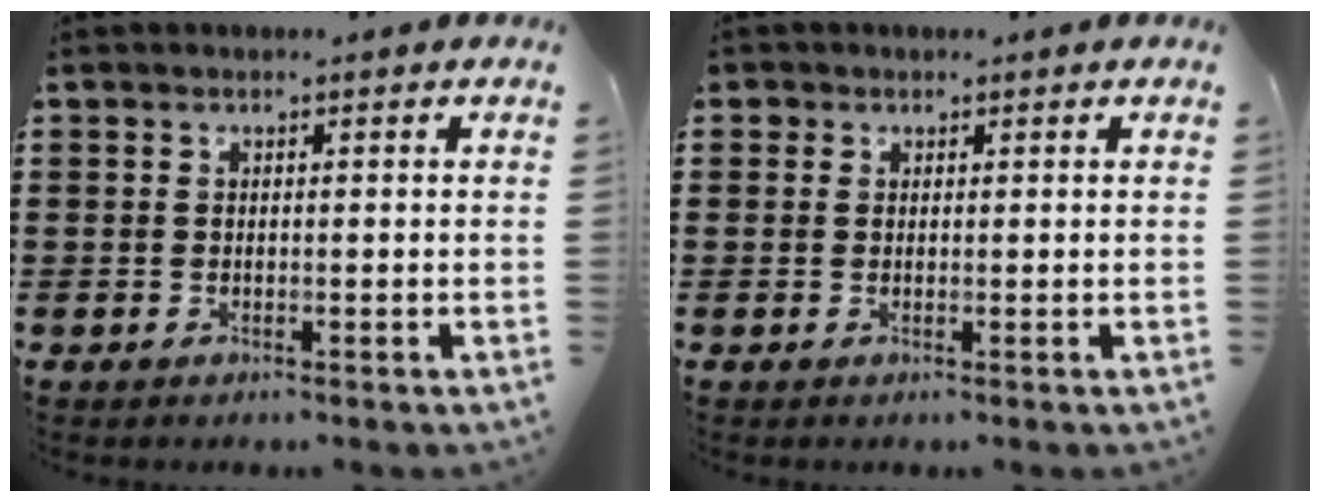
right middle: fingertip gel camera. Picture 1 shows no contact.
{"total": 0.9, "force": [0.5, 0.8, -0.1], "torque": [0.001, 0.006, 0.009]}